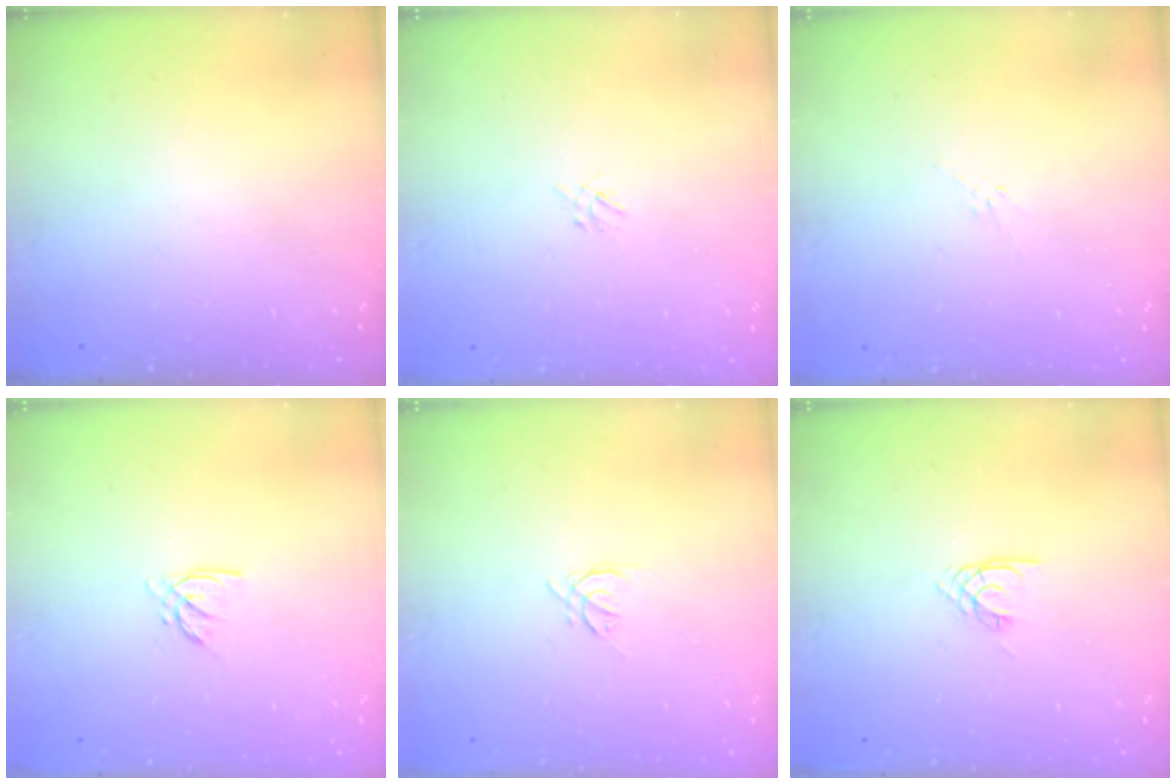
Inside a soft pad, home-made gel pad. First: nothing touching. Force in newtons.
{"total": 2.0, "press": 2.0, "slide": 0.4}
{"total": 2.1, "press": 2.0, "slide": 0.6}
{"total": 2.6, "press": 2.6, "slide": 0.2}
{"total": 2.4, "press": 2.3, "slide": 0.6}
{"total": 1.7, "press": 1.7, "slide": 0.4}